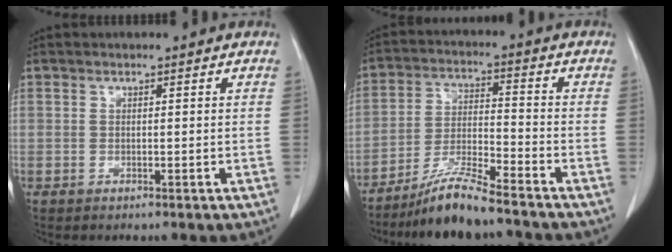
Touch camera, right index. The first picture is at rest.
{"total": 9.2, "force": [-7.7, 0.0, 5.0], "torque": [-0.100, -0.021, -0.144]}